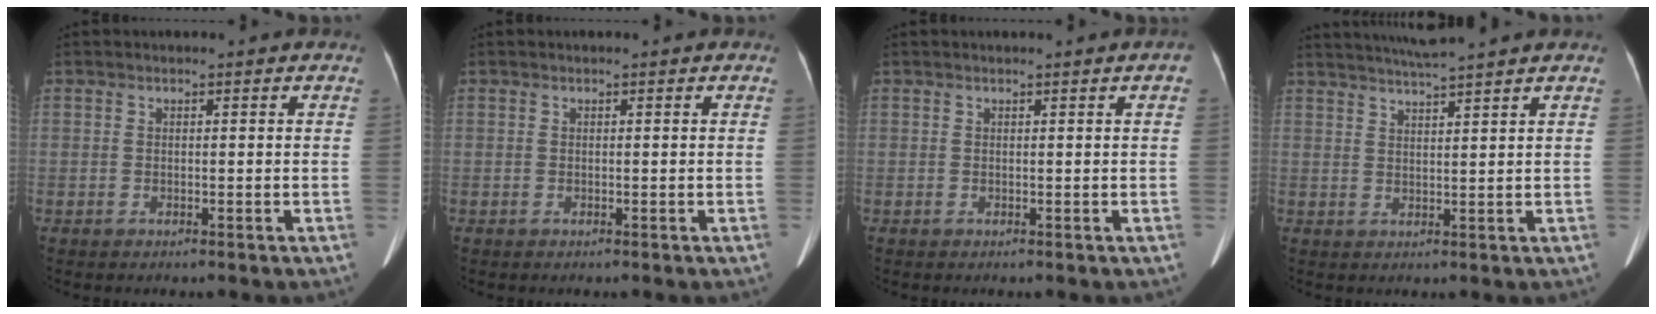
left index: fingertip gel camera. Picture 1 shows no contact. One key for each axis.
{"total": 0.0}
{"total": 1.6, "fx": 0.8, "fy": -0.1, "fz": 1.4, "tx": -0.016, "ty": -0.004, "tz": 0.009}
{"total": 7.2, "fx": 6.4, "fy": -1.4, "fz": 3.0, "tx": -0.054, "ty": 0.001, "tz": 0.097}